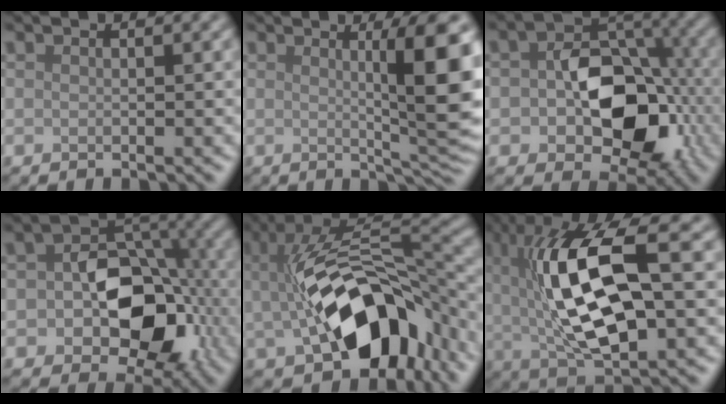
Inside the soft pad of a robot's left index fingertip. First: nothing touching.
{"total": 8.6, "force": [1.4, 1.6, 8.3], "torque": [-0.099, -0.002, 0.024]}
{"total": 9.3, "force": [-1.3, 6.2, 6.8], "torque": [-0.095, 0.002, -0.019]}
{"total": 9.5, "force": [-1.7, 6.4, 6.8], "torque": [-0.094, 0.001, -0.030]}
{"total": 12.8, "force": [-1.7, 6.8, 10.8], "torque": [-0.178, 0.000, -0.023]}
{"total": 12.5, "force": [2.0, 4.6, 11.5], "torque": [-0.215, 0.005, 0.036]}